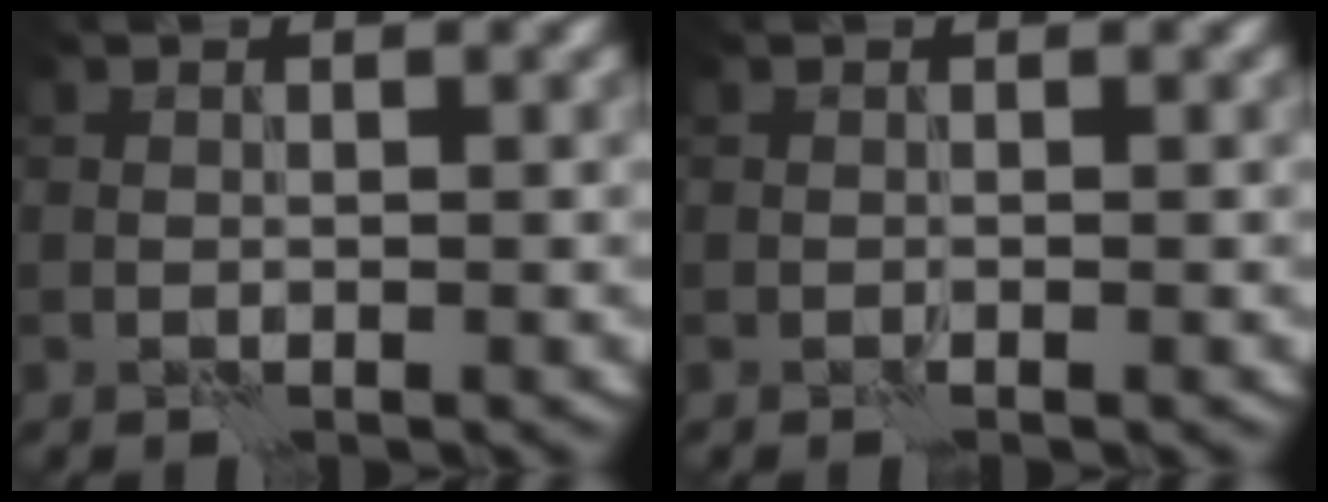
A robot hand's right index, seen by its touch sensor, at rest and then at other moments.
{"total": 0.0}